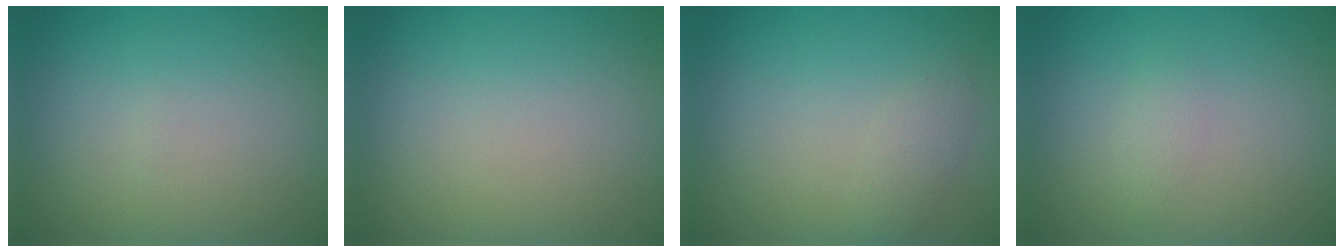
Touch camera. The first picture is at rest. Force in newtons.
{"total": 0.0}
{"total": 1.2, "press": 1.2, "slide": 0.0}
{"total": 1.0, "press": 1.0, "slide": 0.1}